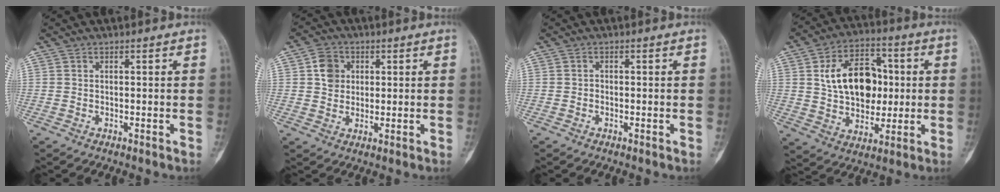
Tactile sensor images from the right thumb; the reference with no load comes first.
{"total": 5.3, "force": [1.2, 4.5, 2.4], "torque": [-0.017, -0.002, 0.017]}
{"total": 0.7, "force": [-0.4, 0.4, 0.3], "torque": [-0.002, 0.003, -0.011]}
{"total": 16.7, "force": [2.2, 11.5, 11.9], "torque": [-0.152, 0.011, 0.038]}